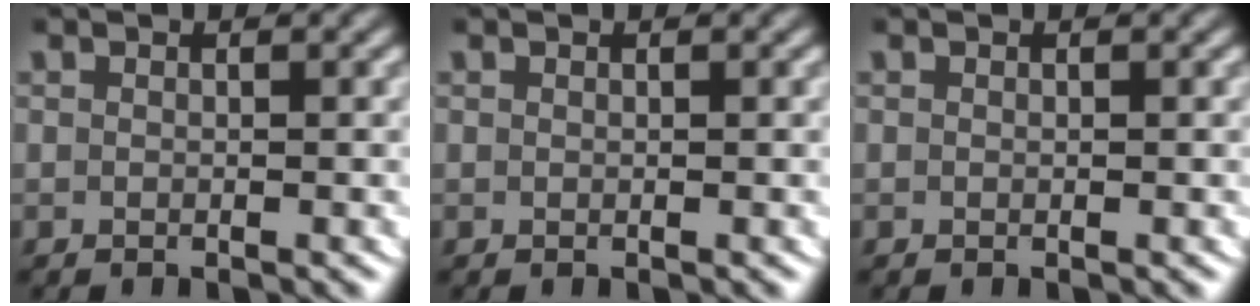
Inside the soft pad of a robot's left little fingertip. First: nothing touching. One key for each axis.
{"total": 0.0}
{"total": 0.0}